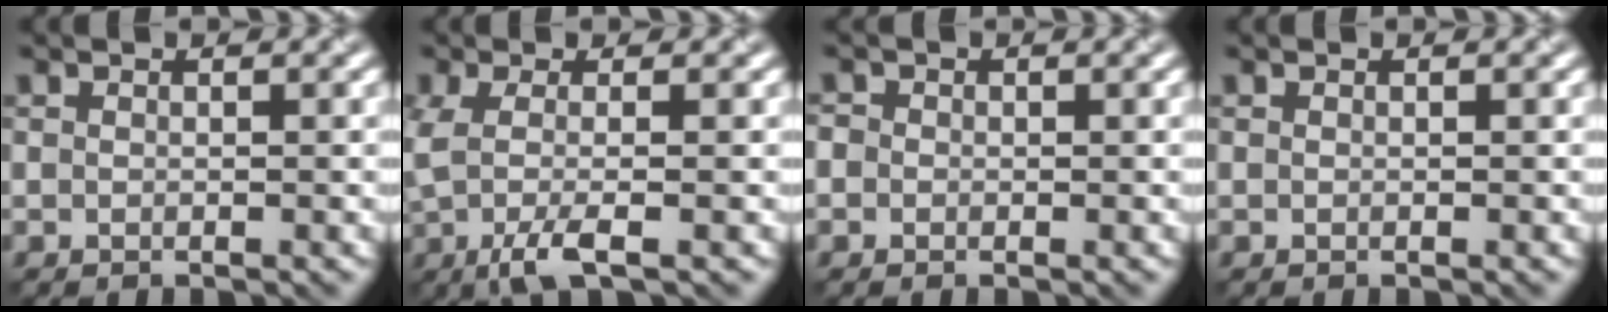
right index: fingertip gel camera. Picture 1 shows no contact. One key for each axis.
{"total": 3.4, "fx": -0.8, "fy": 0.9, "fz": 3.1, "tx": -0.081, "ty": -0.005, "tz": -0.018}
{"total": 0.7, "fx": -0.3, "fy": 0.6, "fz": -0.2, "tx": 0.000, "ty": 0.000, "tz": -0.003}
{"total": 0.0}